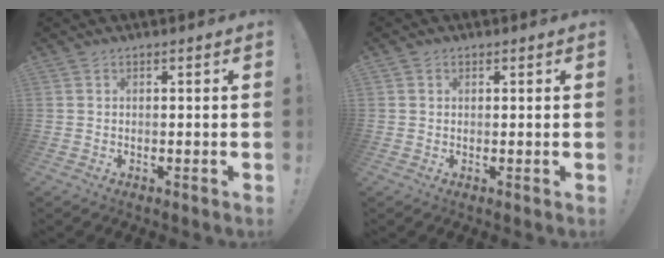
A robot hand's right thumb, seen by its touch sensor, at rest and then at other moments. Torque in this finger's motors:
{"motor_torque": [-0.32, -0.28, -0.42, 0.07, 0.04]}